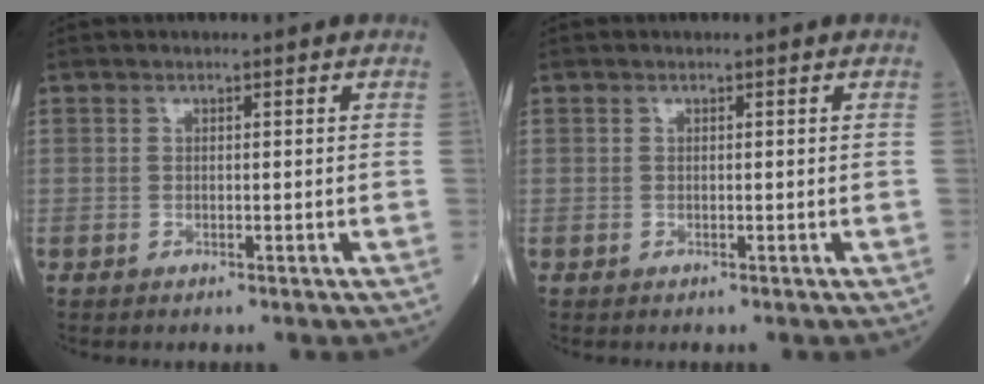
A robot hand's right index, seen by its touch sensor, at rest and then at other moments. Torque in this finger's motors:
{"motor_torque": [0.01, 0.01, 0.00, -0.01]}